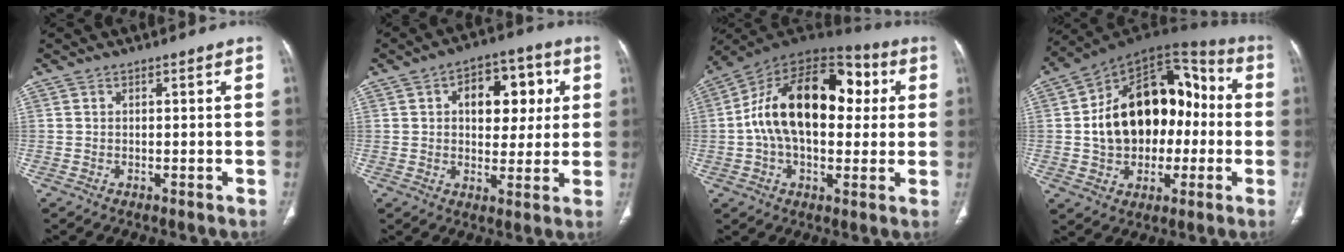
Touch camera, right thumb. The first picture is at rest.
{"total": 12.4, "force": [3.2, 7.8, 9.1], "torque": [-0.075, 0.006, 0.043]}
{"total": 23.7, "force": [2.9, 14.3, 18.7], "torque": [-0.294, 0.035, 0.037]}
{"total": 23.2, "force": [-0.6, 16.1, 16.7], "torque": [-0.235, 0.043, -0.005]}